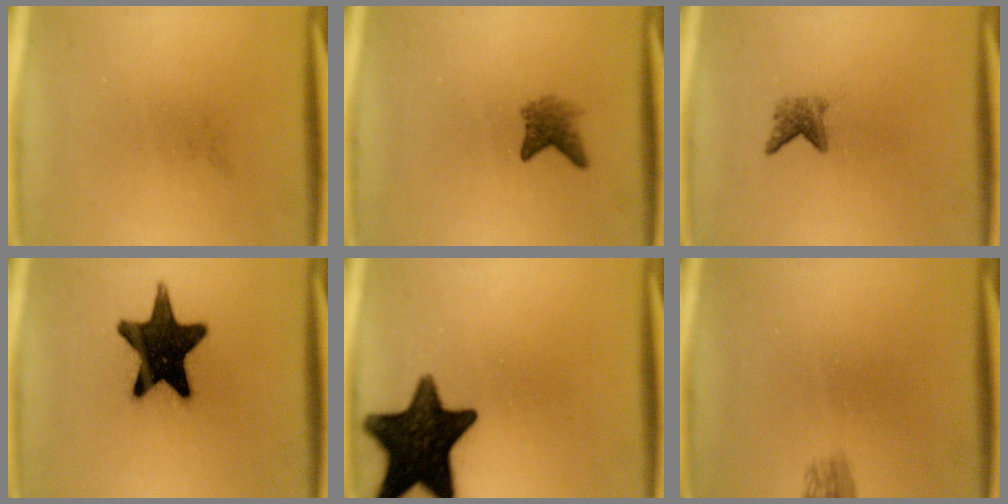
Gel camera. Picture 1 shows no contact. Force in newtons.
{"total": 2.7}
{"total": 2.1}
{"total": 18.2}
{"total": 16.8}
{"total": 1.6}